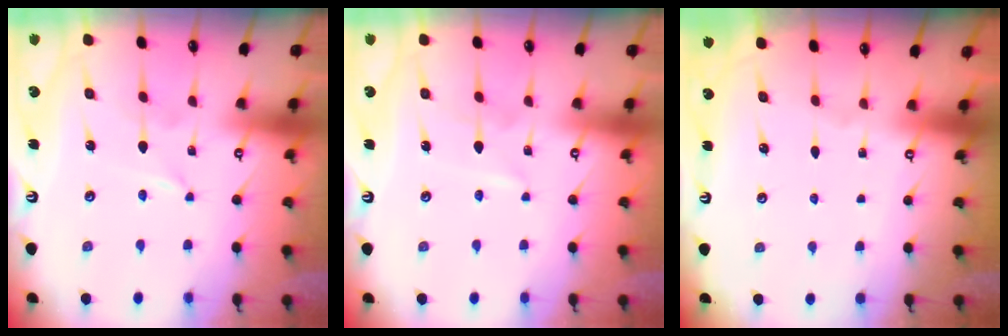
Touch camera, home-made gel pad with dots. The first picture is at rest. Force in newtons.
{"total": 2.4, "press": 2.3, "slide": 0.3}
{"total": 0.0}